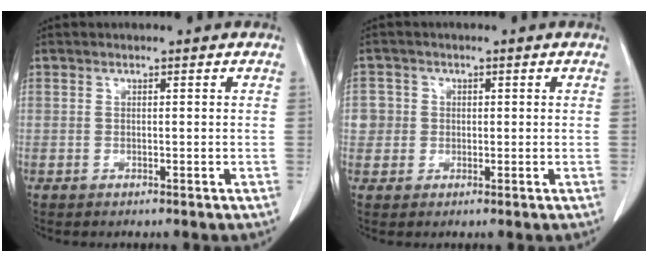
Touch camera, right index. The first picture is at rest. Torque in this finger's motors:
{"motor_torque": [0.03, -0.04, 0.04, 0.00]}